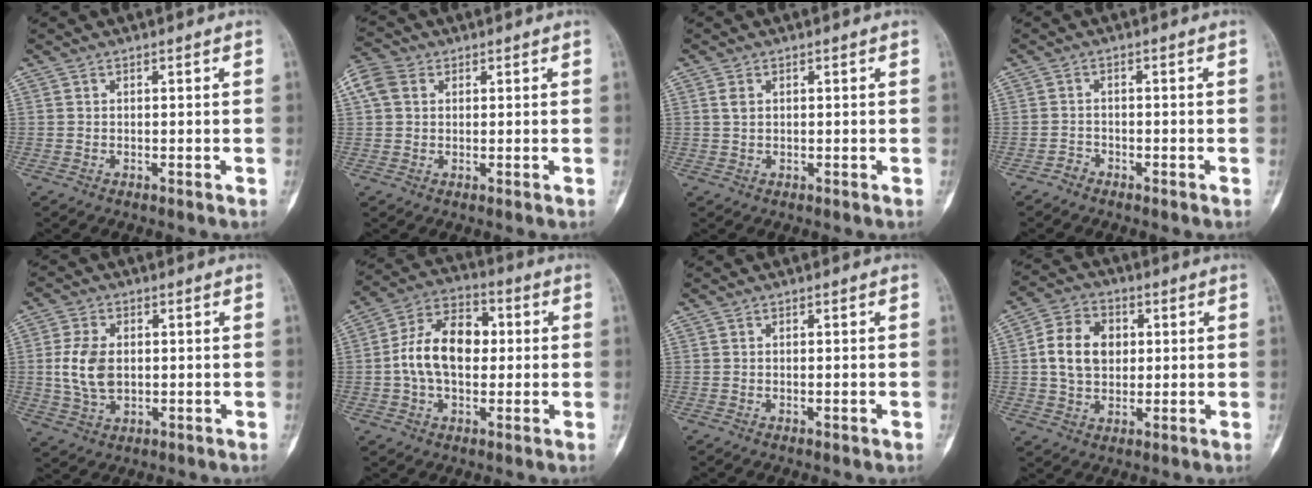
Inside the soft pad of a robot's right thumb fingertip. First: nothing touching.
{"total": 5.7, "force": [1.8, 4.4, 3.2], "torque": [-0.067, 0.016, 0.030]}
{"total": 1.7, "force": [0.5, 1.2, 1.1], "torque": [-0.018, 0.002, 0.012]}
{"total": 1.4, "force": [-1.2, 0.7, 0.0], "torque": [0.002, 0.004, -0.027]}
{"total": 8.5, "force": [0.3, 5.7, 6.3], "torque": [-0.118, 0.002, 0.012]}
{"total": 13.5, "force": [0.4, 8.8, 10.3], "torque": [-0.166, 0.029, -0.002]}
{"total": 1.2, "force": [-0.3, 0.3, 1.1], "torque": [-0.014, 0.001, -0.002]}
{"total": 10.8, "force": [1.4, 8.1, 7.0], "torque": [-0.098, 0.006, 0.021]}